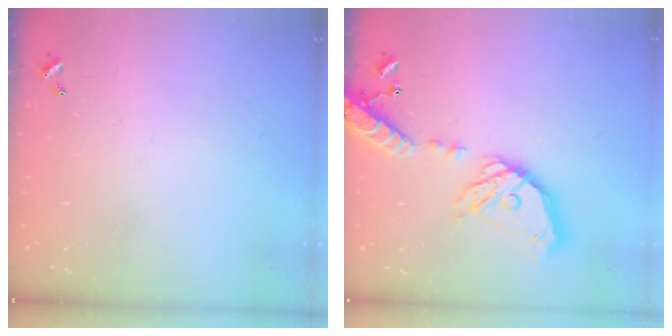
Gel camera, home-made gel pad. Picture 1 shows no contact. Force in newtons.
{"total": 21.8, "press": 21.5, "slide": 3.7}